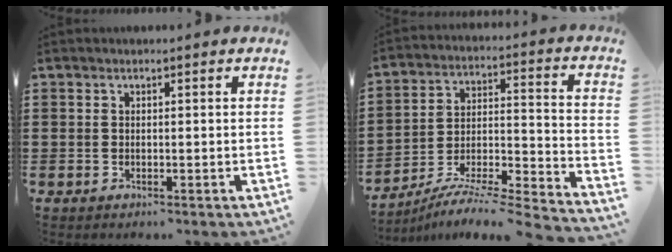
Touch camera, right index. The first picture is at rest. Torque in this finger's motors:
{"motor_torque": [0.92, 0.97, -0.02, -0.02]}